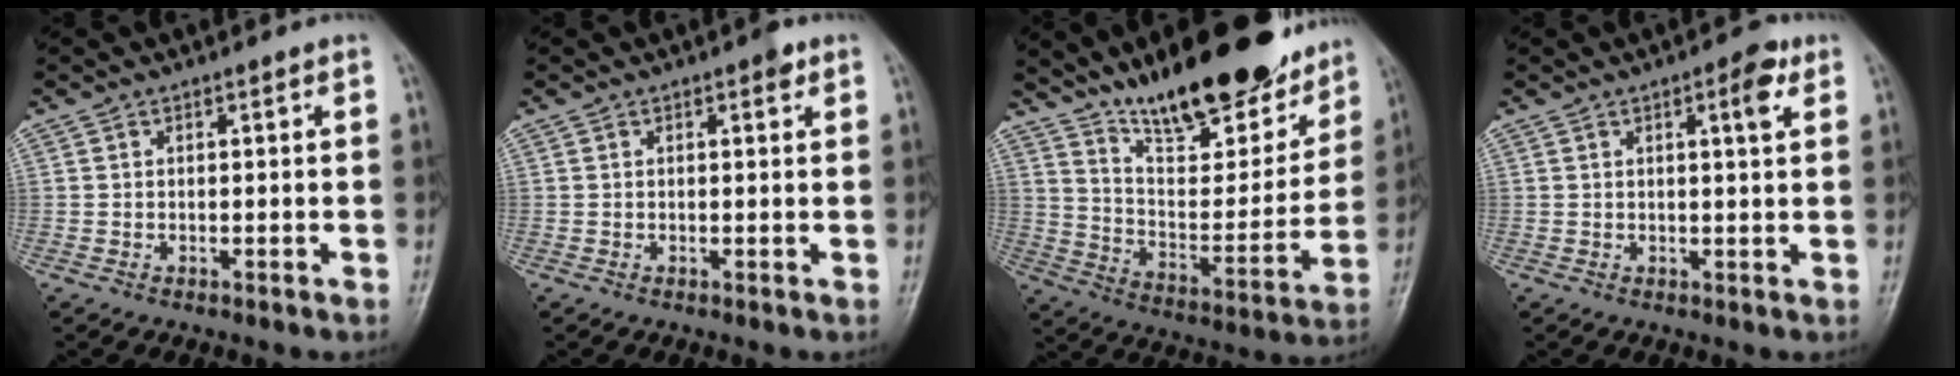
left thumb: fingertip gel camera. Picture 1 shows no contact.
{"total": 1.8, "force": [1.0, 0.7, 1.4], "torque": [-0.015, -0.001, 0.009]}
{"total": 24.4, "force": [17.9, 8.3, 14.2], "torque": [-0.166, -0.086, 0.288]}
{"total": 4.2, "force": [1.9, 1.1, 3.6], "torque": [-0.048, -0.004, 0.024]}